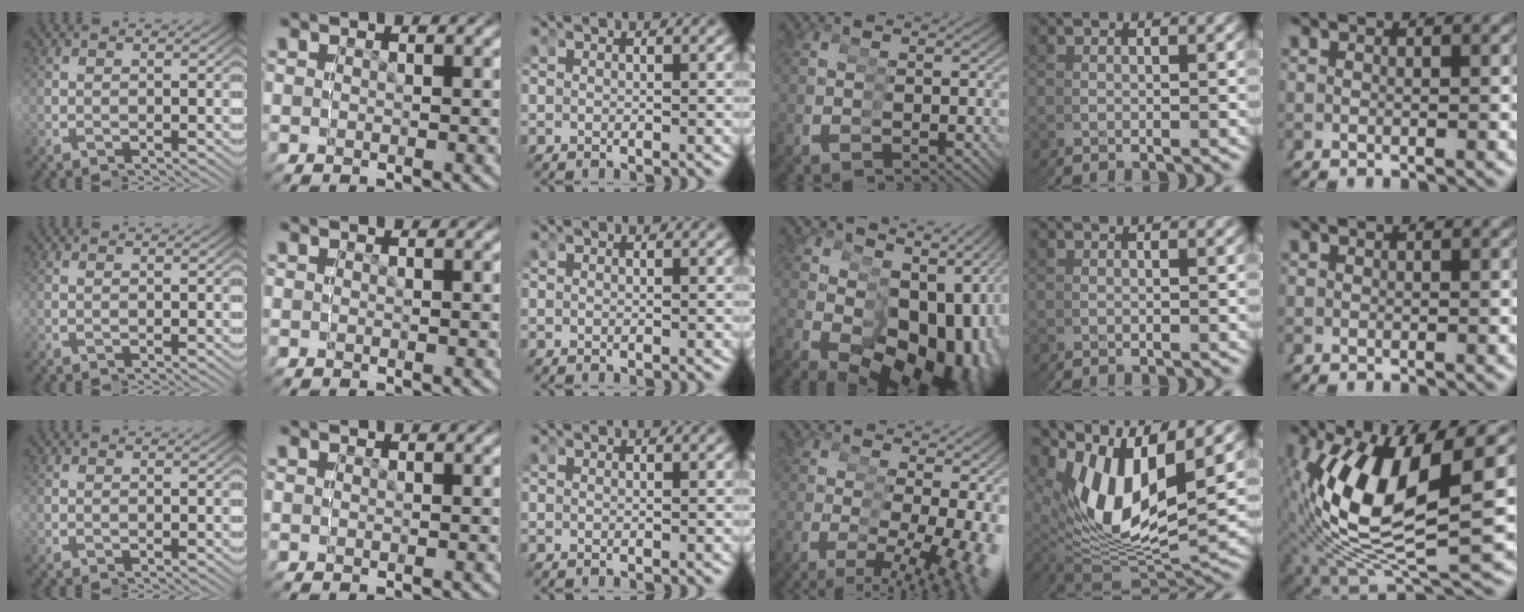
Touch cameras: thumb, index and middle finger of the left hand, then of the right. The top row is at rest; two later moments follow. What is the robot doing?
{"motion": "grasp_and_lifting", "object": "condiment"}